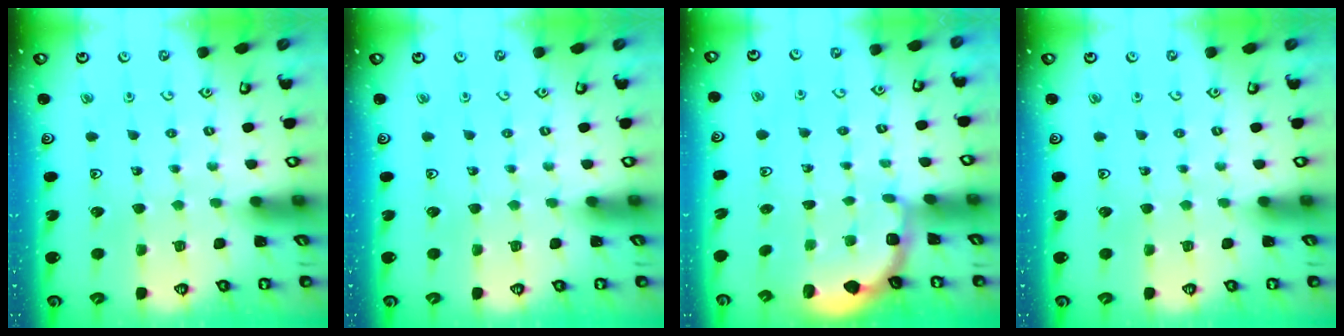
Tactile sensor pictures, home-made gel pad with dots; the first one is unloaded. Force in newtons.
{"total": 0.0}
{"total": 1.9, "press": 1.6, "slide": 1.0}
{"total": 0.0}